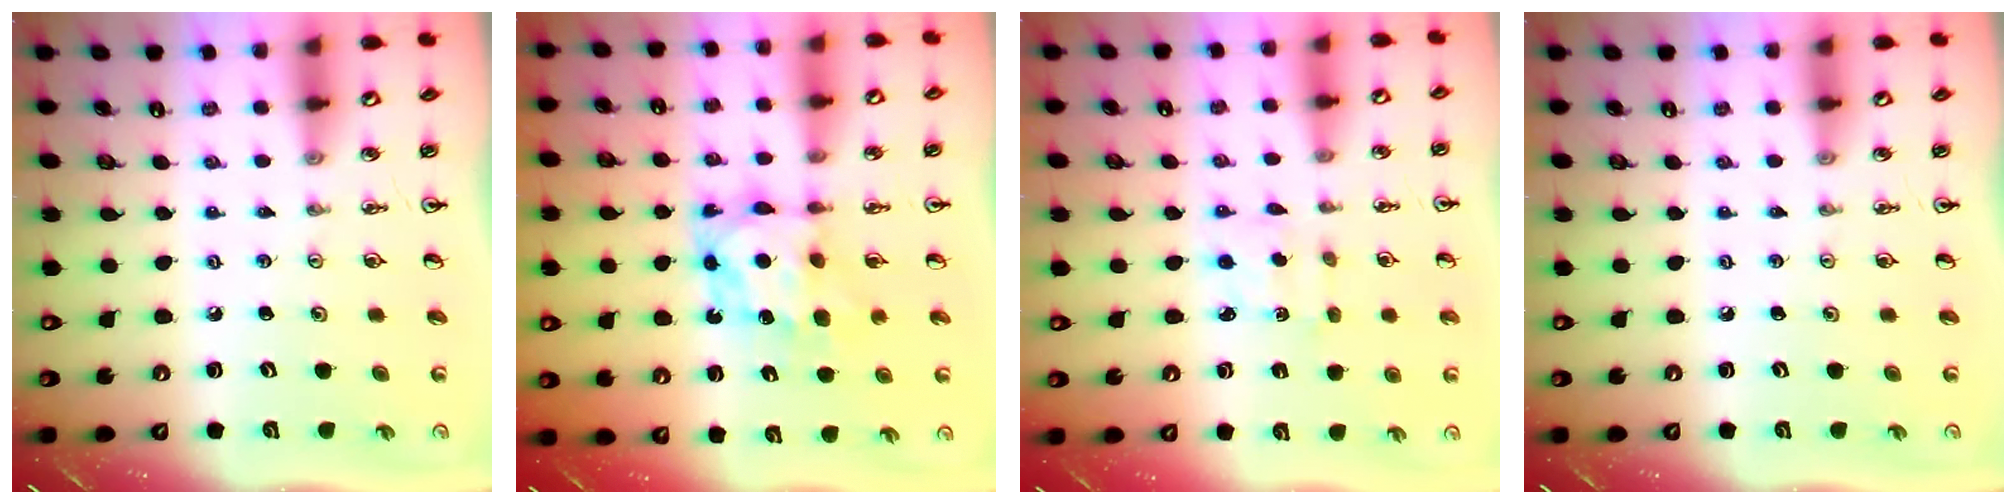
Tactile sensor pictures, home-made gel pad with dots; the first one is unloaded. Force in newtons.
{"total": 6.9, "press": 6.9, "slide": 0.5}
{"total": 1.9, "press": 1.7, "slide": 0.8}
{"total": 0.0}